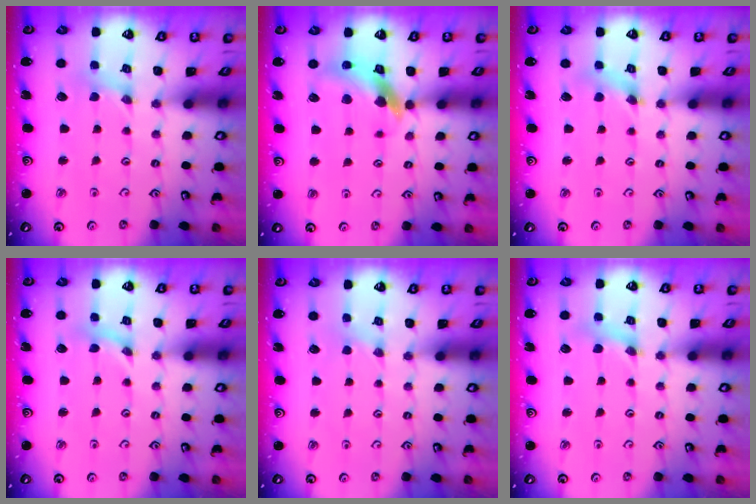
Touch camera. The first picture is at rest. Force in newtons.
{"total": 10.5, "press": 10.4, "slide": 1.6}
{"total": 2.1, "press": 2.1, "slide": 0.2}
{"total": 0.0}
{"total": 0.5, "press": 0.5, "slide": 0.2}
{"total": 1.9, "press": 1.9, "slide": 0.3}